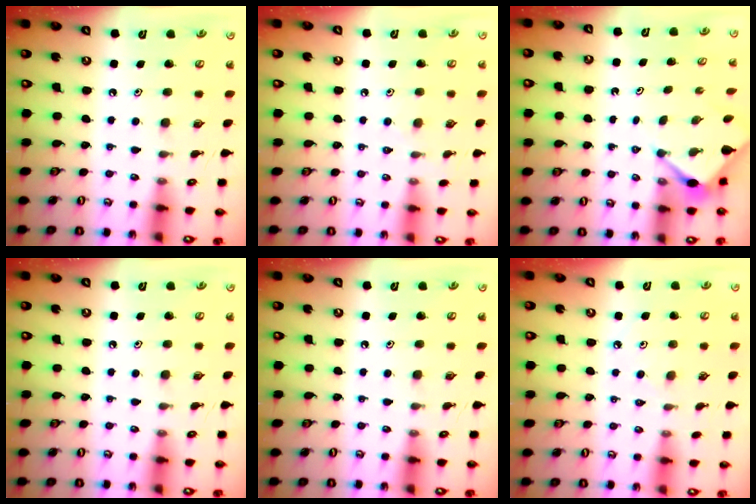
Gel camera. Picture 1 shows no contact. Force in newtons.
{"total": 3.1, "press": 3.0, "slide": 0.6}
{"total": 2.8, "press": 2.8, "slide": 0.3}
{"total": 0.0}
{"total": 0.0}
{"total": 2.3, "press": 2.2, "slide": 0.5}